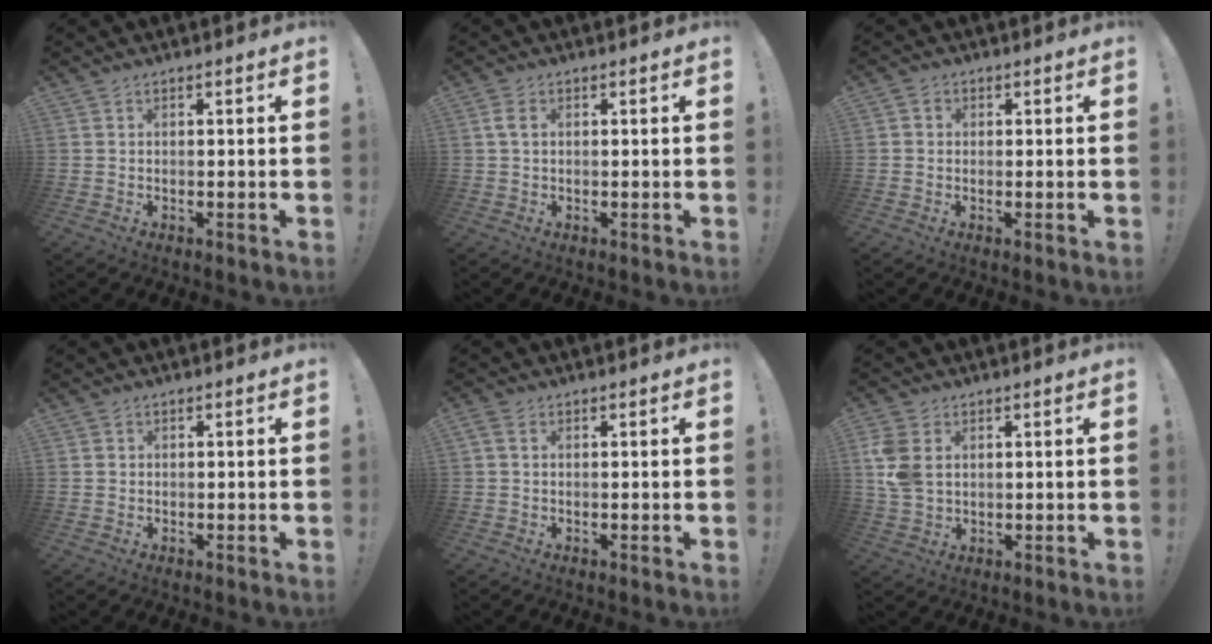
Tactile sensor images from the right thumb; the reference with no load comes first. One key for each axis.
{"total": 2.9, "fx": 0.9, "fy": 1.7, "fz": 2.1, "tx": -0.037, "ty": 0.004, "tz": 0.015}
{"total": 1.9, "fx": -0.2, "fy": 1.8, "fz": 0.6, "tx": -0.005, "ty": 0.003, "tz": -0.004}
{"total": 0.9, "fx": 0.2, "fy": 0.9, "fz": -0.1, "tx": -0.007, "ty": 0.005, "tz": 0.005}
{"total": 2.0, "fx": 0.7, "fy": 1.2, "fz": 1.5, "tx": -0.023, "ty": 0.001, "tz": 0.012}
{"total": 7.9, "fx": 2.3, "fy": 5.7, "fz": 4.9, "tx": -0.107, "ty": 0.000, "tz": 0.047}